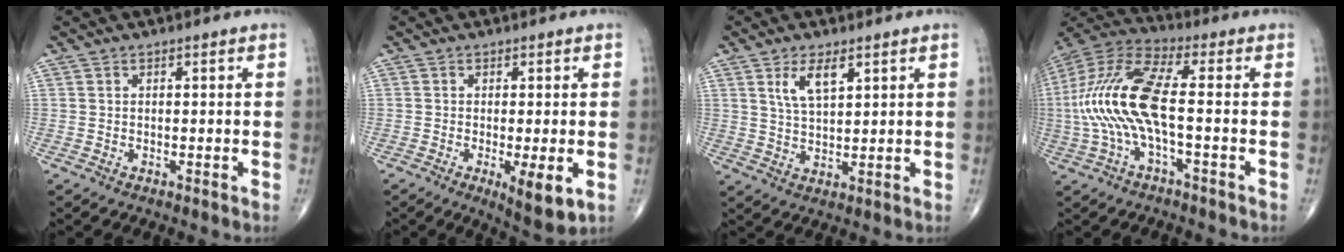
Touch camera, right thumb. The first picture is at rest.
{"total": 6.7, "force": [-1.9, 1.7, 6.2], "torque": [-0.098, -0.020, -0.027]}
{"total": 5.8, "force": [2.9, 2.4, 4.5], "torque": [-0.081, -0.015, 0.058]}
{"total": 16.3, "force": [-1.5, 5.0, 15.4], "torque": [-0.351, 0.037, -0.033]}